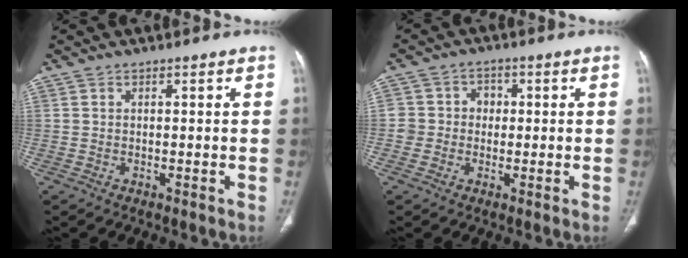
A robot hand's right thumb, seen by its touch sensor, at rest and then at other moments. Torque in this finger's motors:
{"motor_torque": [0.68, 0.60, 0.19, 0.35, 0.00]}